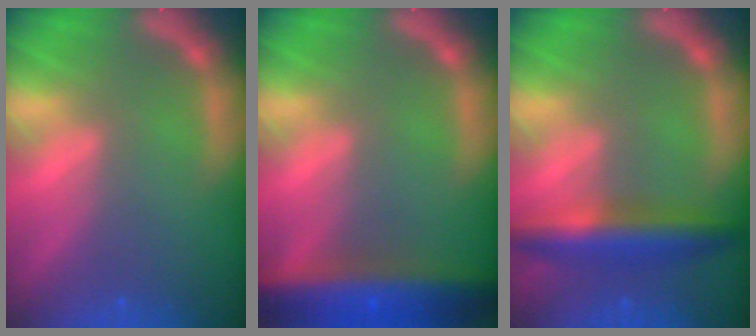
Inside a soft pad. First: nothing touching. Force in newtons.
{"total": 9.5}
{"total": 5.5}